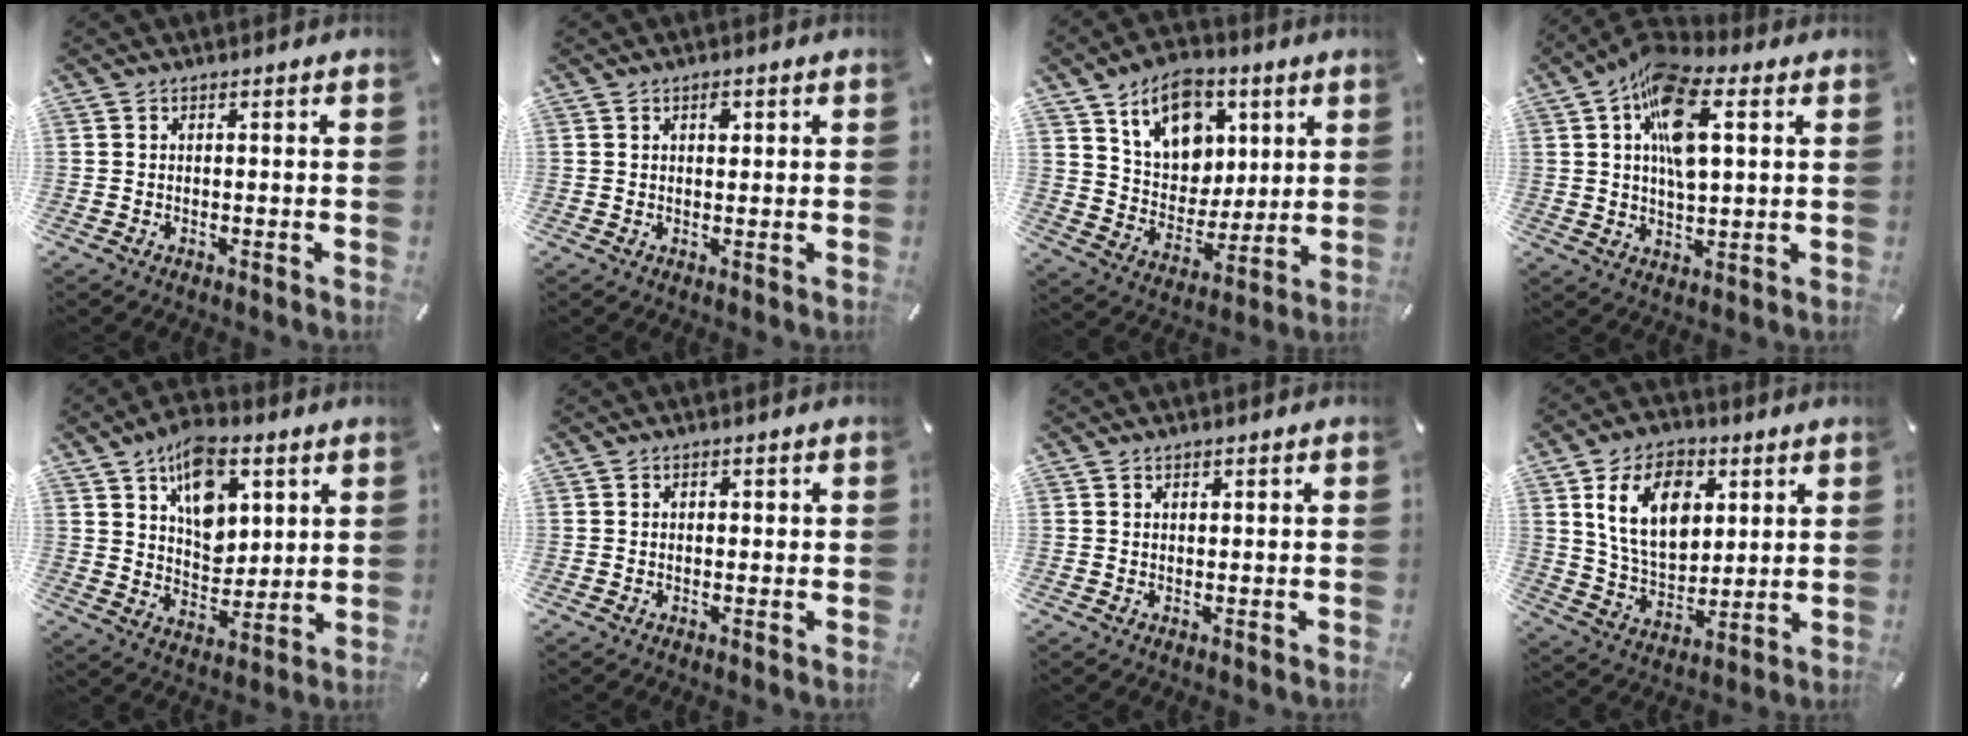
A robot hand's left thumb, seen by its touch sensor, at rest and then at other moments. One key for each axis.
{"total": 2.0, "fx": 0.8, "fy": 1.3, "fz": 1.3, "tx": -0.011, "ty": -0.002, "tz": 0.011}
{"total": 14.4, "fx": 7.3, "fy": 10.9, "fz": 5.7, "tx": -0.089, "ty": -0.037, "tz": 0.140}
{"total": 14.9, "fx": 4.8, "fy": 7.6, "fz": 11.9, "tx": -0.217, "ty": -0.002, "tz": 0.083}
{"total": 13.2, "fx": 6.7, "fy": 8.6, "fz": 7.4, "tx": -0.103, "ty": -0.029, "tz": 0.119}
{"total": 1.0, "fx": 0.1, "fy": 0.9, "fz": 0.4, "tx": 0.000, "ty": 0.003, "tz": -0.001}
{"total": 0.9, "fx": 0.5, "fy": 0.7, "fz": 0.3, "tx": -0.007, "ty": 0.002, "tz": 0.009}
{"total": 14.9, "fx": 5.6, "fy": 10.3, "fz": 9.2, "tx": -0.174, "ty": -0.003, "tz": 0.102}